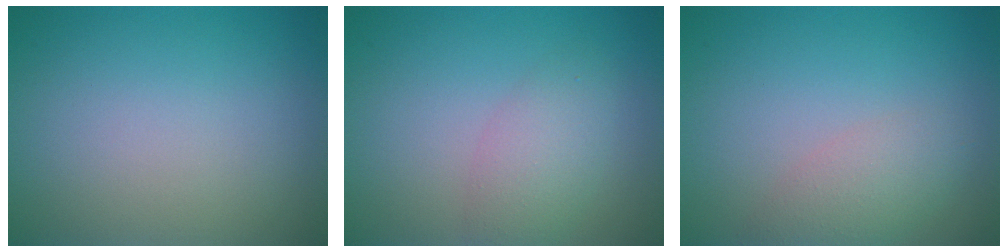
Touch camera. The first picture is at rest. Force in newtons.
{"total": 3.0, "press": 3.0, "slide": 0.2}
{"total": 2.8, "press": 2.8, "slide": 0.1}